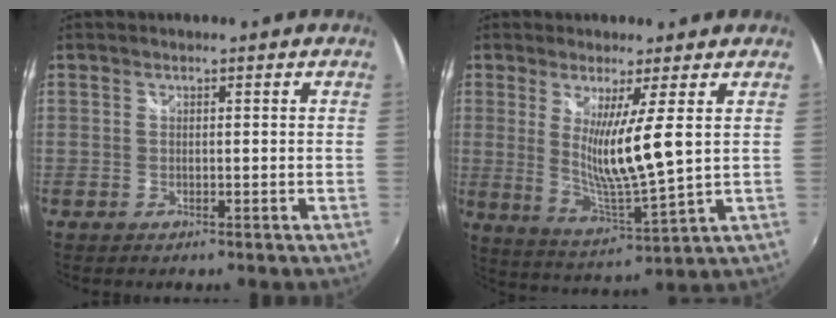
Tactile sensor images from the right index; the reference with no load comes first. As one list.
[{"total": 9.9, "force": [2.3, -0.8, 9.6], "torque": [-0.169, -0.031, 0.047]}]